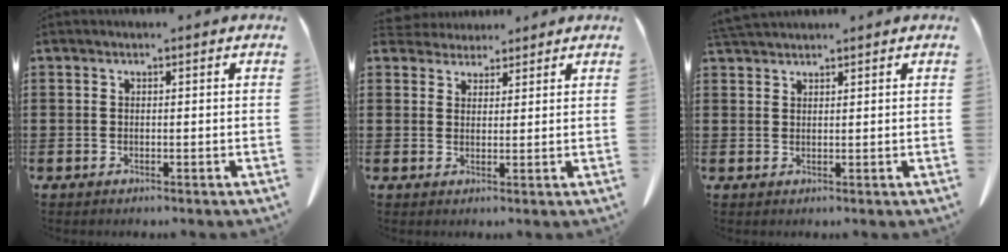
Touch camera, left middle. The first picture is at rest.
{"total": 2.8, "force": [2.7, 0.9, 0.0], "torque": [0.000, -0.005, 0.050]}
{"total": 2.1, "force": [2.1, 0.2, 0.4], "torque": [-0.015, 0.002, 0.041]}